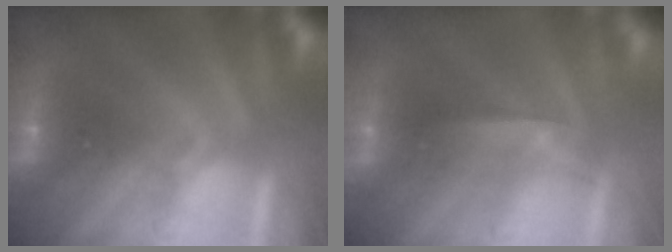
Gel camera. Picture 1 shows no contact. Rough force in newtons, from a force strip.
{"total": 2.0}